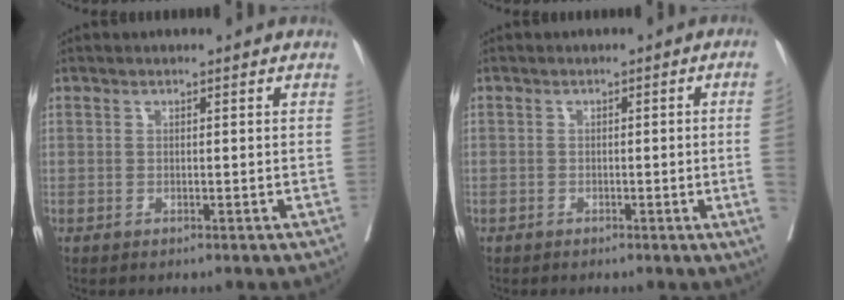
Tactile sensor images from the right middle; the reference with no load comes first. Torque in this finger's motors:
{"motor_torque": [0.37, -0.35, -0.79, -0.21]}